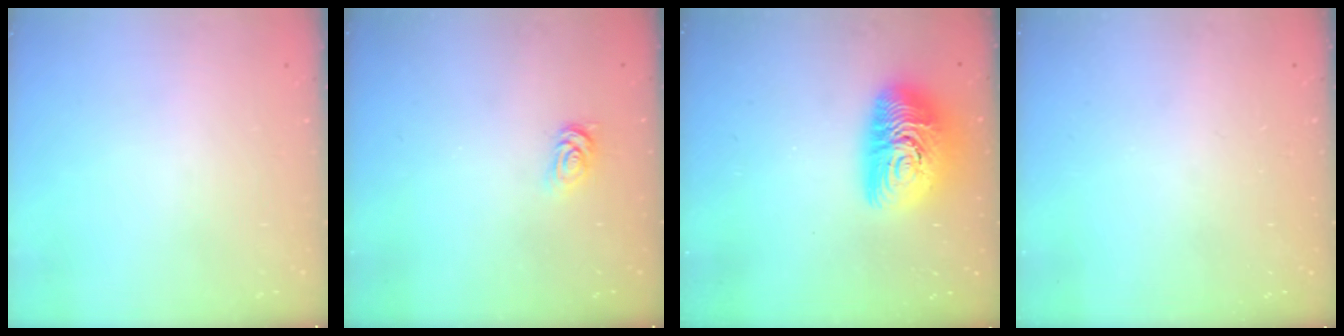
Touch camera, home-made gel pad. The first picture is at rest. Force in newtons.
{"total": 2.5, "press": 2.5, "slide": 0.3}
{"total": 14.6, "press": 14.6, "slide": 0.9}
{"total": 0.0}